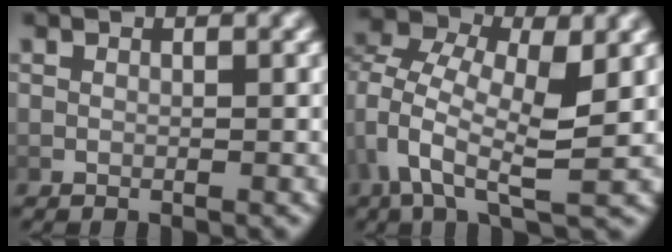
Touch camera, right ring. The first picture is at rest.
{"total": 6.0, "force": [0.3, 3.3, 5.0], "torque": [-0.107, -0.025, 0.006]}